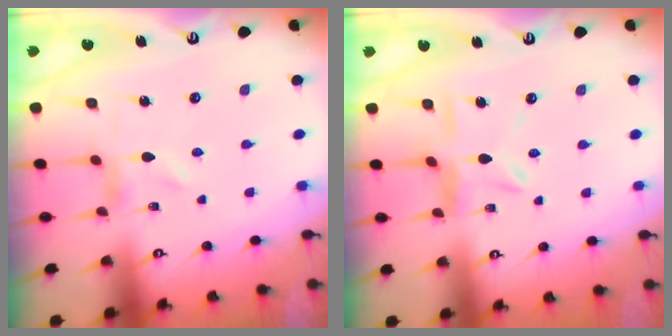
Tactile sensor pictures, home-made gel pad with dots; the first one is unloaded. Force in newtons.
{"total": 8.0, "press": 7.9, "slide": 0.8}